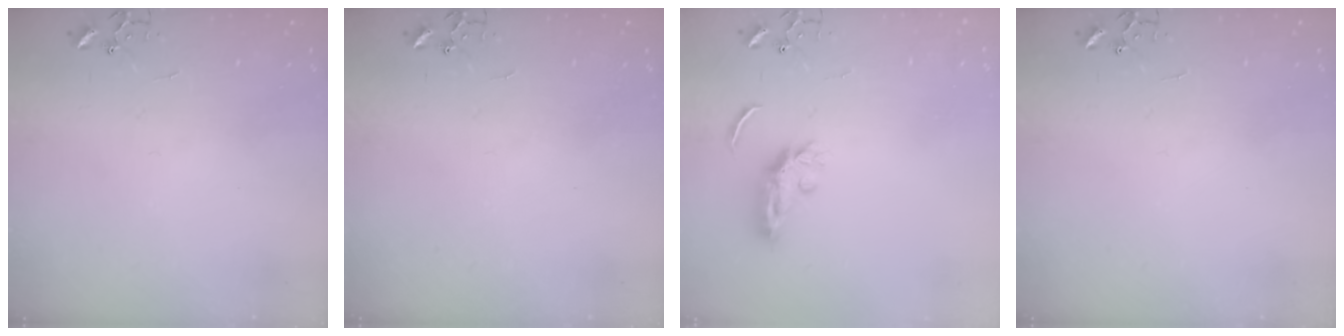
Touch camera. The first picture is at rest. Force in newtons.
{"total": 0.0}
{"total": 5.6, "press": 5.6, "slide": 0.5}
{"total": 0.0}